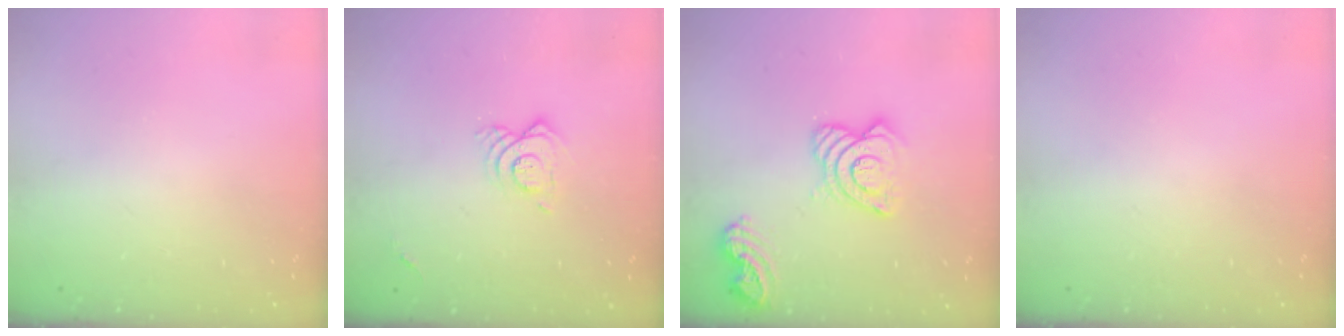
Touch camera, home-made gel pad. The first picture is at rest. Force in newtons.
{"total": 8.1, "press": 8.0, "slide": 0.8}
{"total": 14.9, "press": 14.8, "slide": 1.6}
{"total": 0.0}